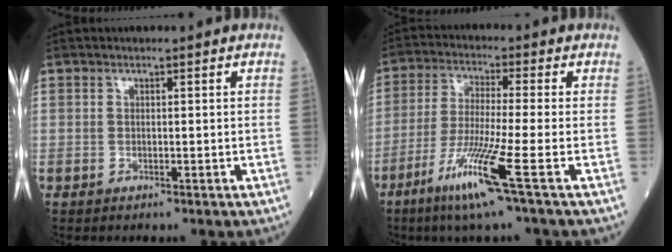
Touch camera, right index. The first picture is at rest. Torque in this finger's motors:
{"motor_torque": [0.10, -0.26, 0.12, 0.13]}